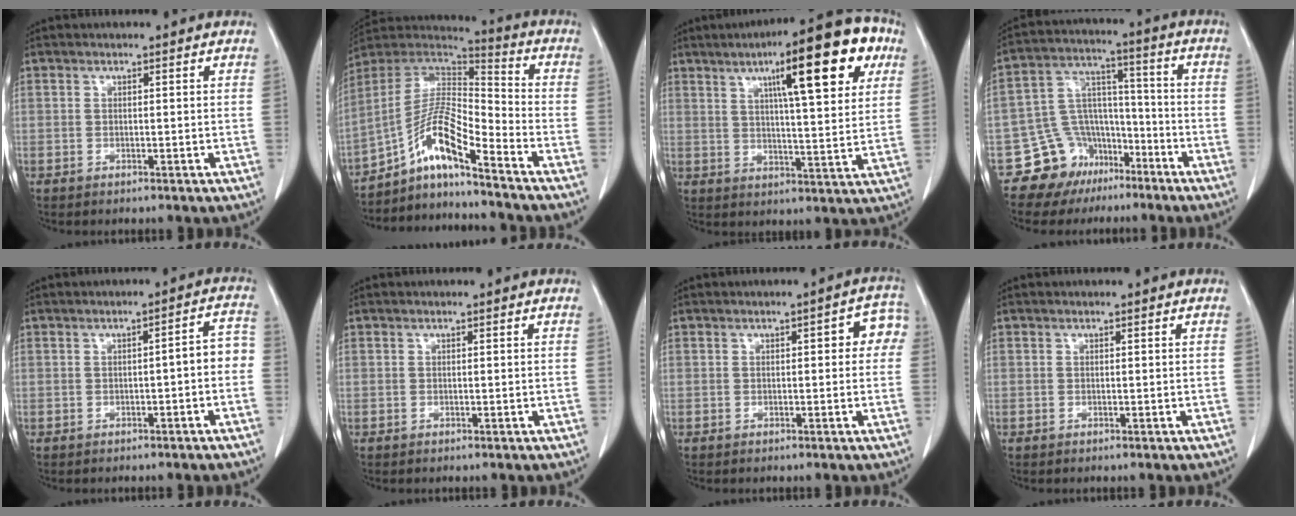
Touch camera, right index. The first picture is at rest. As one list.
[{"total": 12.4, "force": [-8.0, 1.6, 9.3], "torque": [-0.175, 0.022, -0.143]}, {"total": 17.7, "force": [8.1, 2.6, 15.5], "torque": [-0.213, 0.020, 0.111]}, {"total": 11.3, "force": [-7.1, 8.5, 1.9], "torque": [-0.035, 0.075, -0.112]}, {"total": 3.9, "force": [-1.0, 0.9, 3.7], "torque": [-0.041, 0.024, -0.013]}, {"total": 0.0}, {"total": 4.4, "force": [0.7, 1.8, 3.9], "torque": [-0.033, 0.025, 0.003]}, {"total": 0.0}]